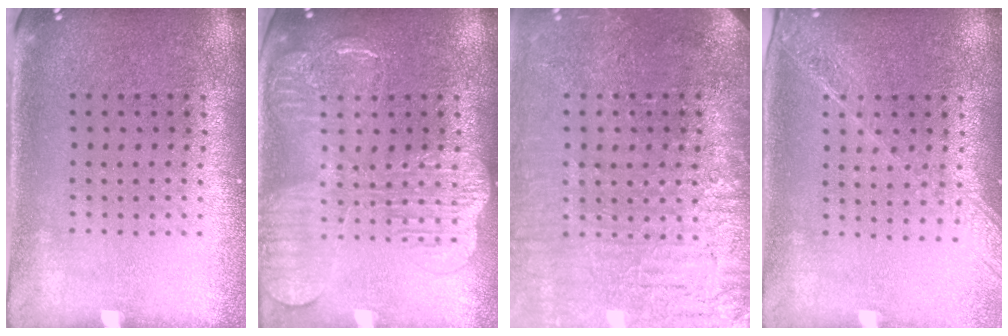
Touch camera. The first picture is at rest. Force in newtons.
{"total": 2.6, "press": 2.6, "slide": 0.3}
{"total": 3.8, "press": 3.3, "slide": 1.9}
{"total": 1.6, "press": 1.4, "slide": 0.8}